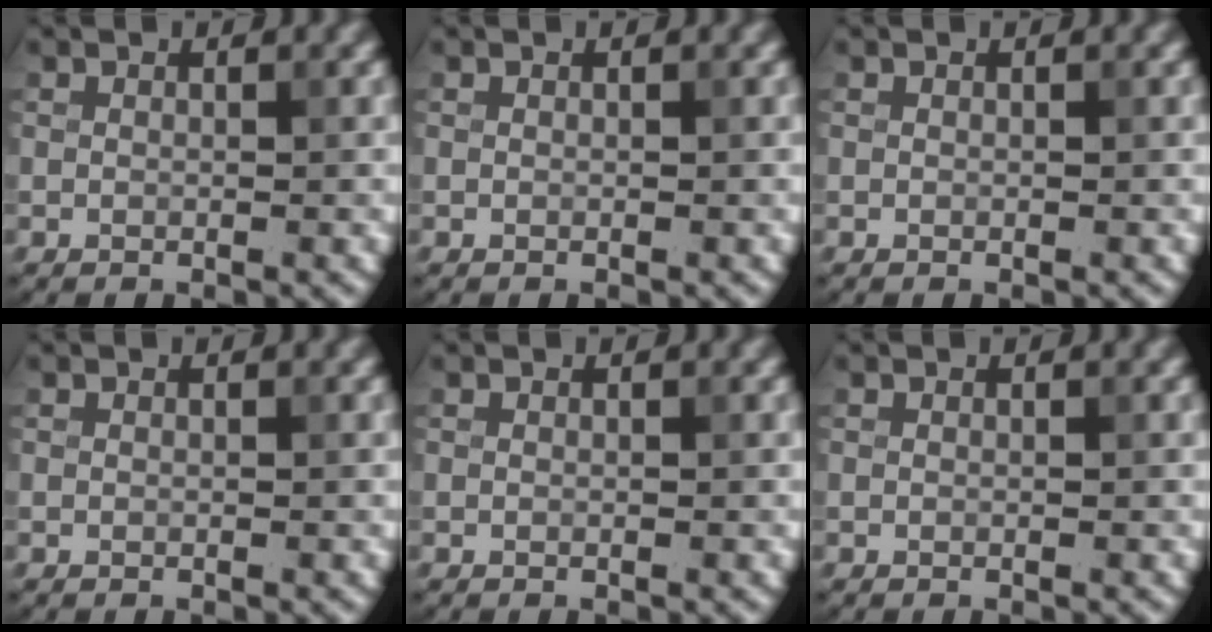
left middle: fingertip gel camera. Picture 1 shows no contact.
{"total": 0.0}
{"total": 0.0}
{"total": 0.0}
{"total": 0.0}
{"total": 0.0}